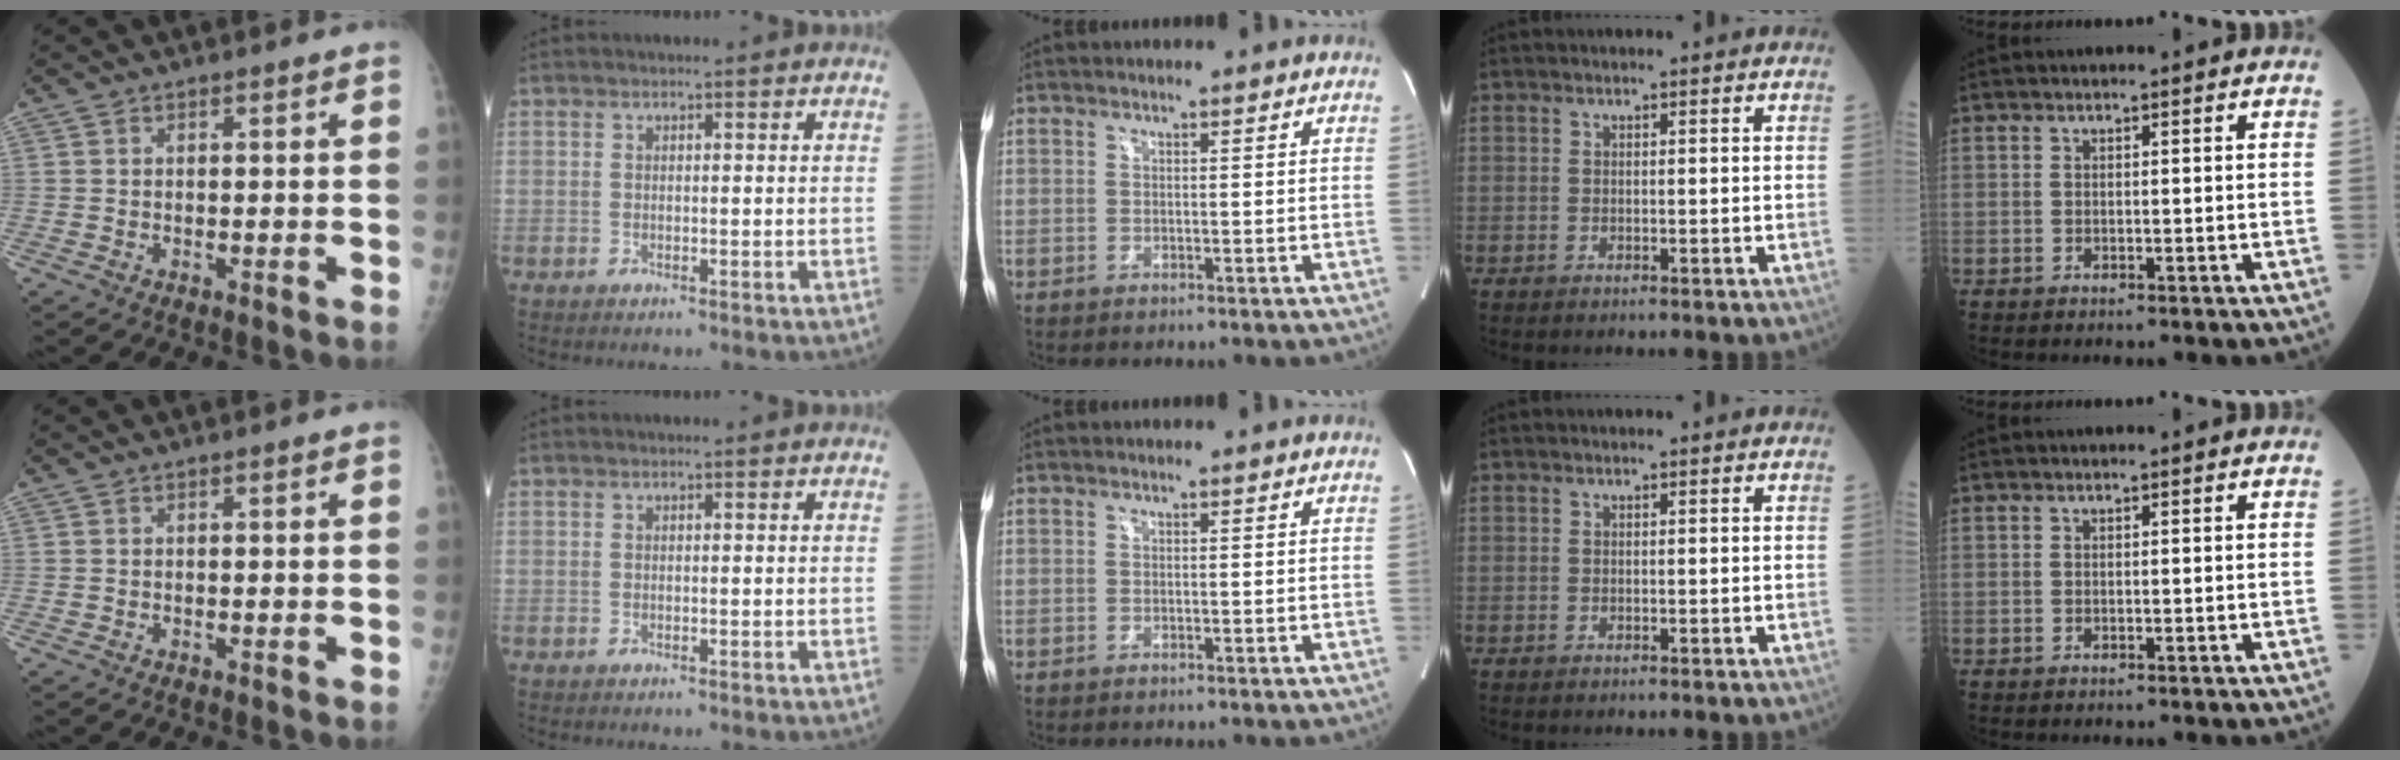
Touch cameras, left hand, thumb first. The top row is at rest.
{}